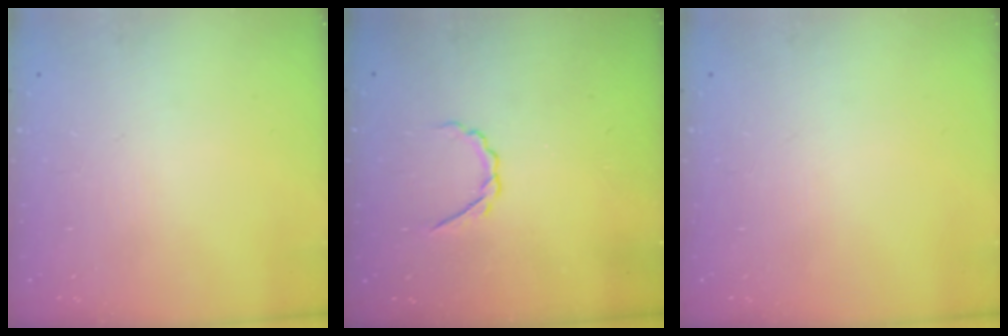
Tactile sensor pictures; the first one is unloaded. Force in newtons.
{"total": 2.4, "press": 2.3, "slide": 0.7}
{"total": 0.0}